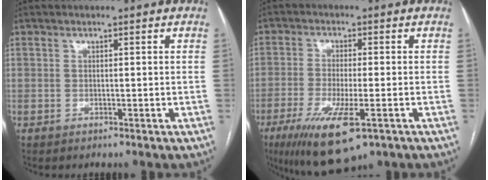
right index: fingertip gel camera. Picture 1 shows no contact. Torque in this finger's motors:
{"motor_torque": [1.73, -0.40, 0.72, 0.17]}